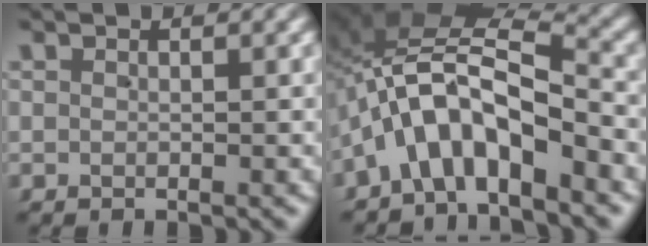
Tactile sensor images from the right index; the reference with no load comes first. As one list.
[{"total": 10.1, "force": [-0.1, 6.7, 7.5], "torque": [-0.160, 0.003, -0.015]}]